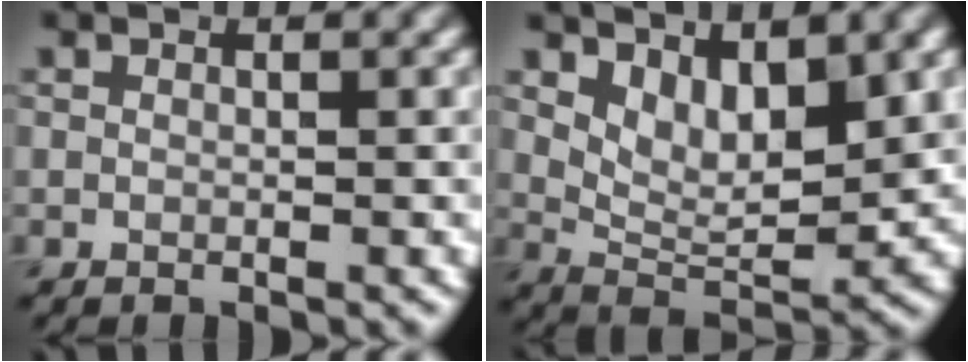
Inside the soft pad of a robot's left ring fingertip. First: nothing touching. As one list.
[{"total": 4.9, "force": [2.3, 2.3, 3.6], "torque": [-0.062, -0.015, 0.044]}]